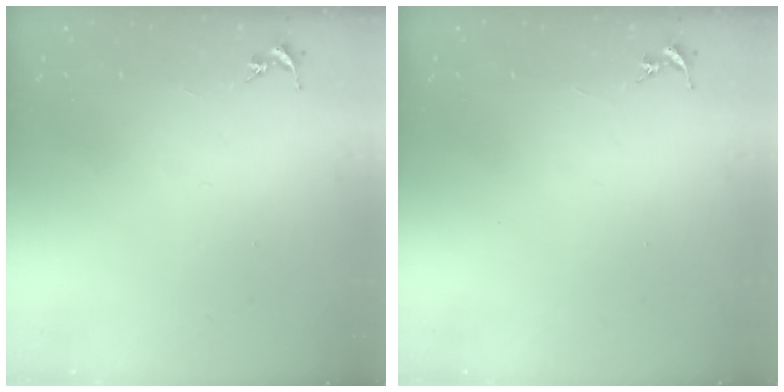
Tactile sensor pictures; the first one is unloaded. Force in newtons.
{"total": 0.0}